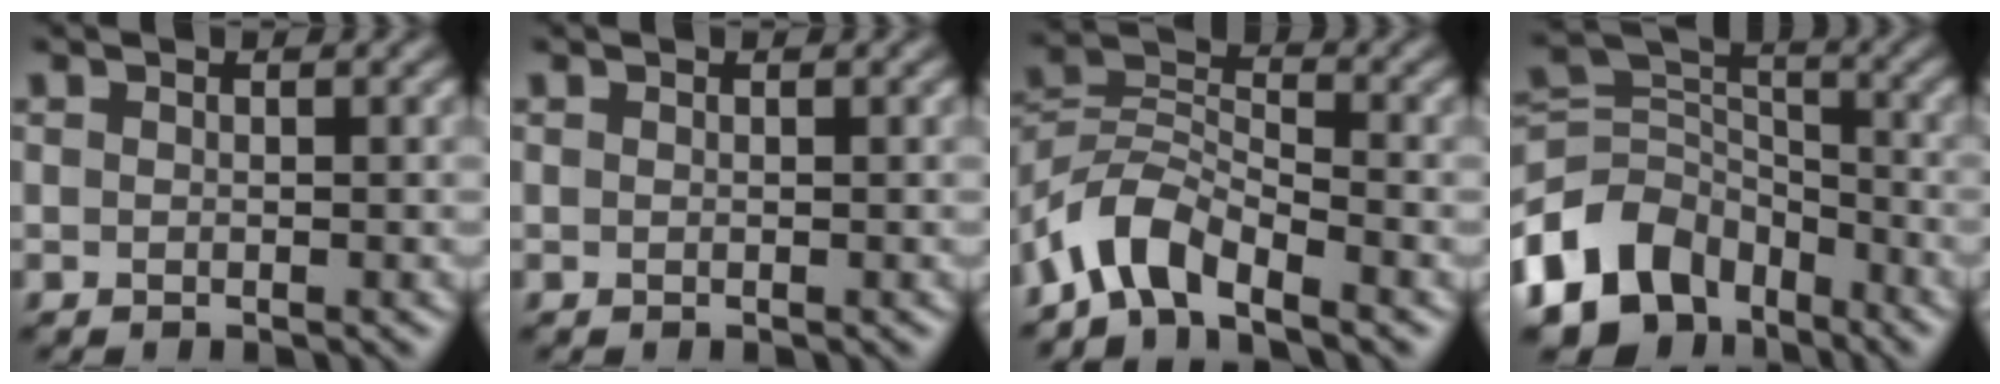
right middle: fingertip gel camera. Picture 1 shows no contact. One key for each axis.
{"total": 0.0}
{"total": 5.0, "fx": -4.0, "fy": 1.8, "fz": 2.5, "tx": -0.041, "ty": 0.006, "tz": -0.090}
{"total": 9.8, "fx": -5.8, "fy": 6.6, "fz": 4.4, "tx": -0.076, "ty": 0.002, "tz": -0.127}